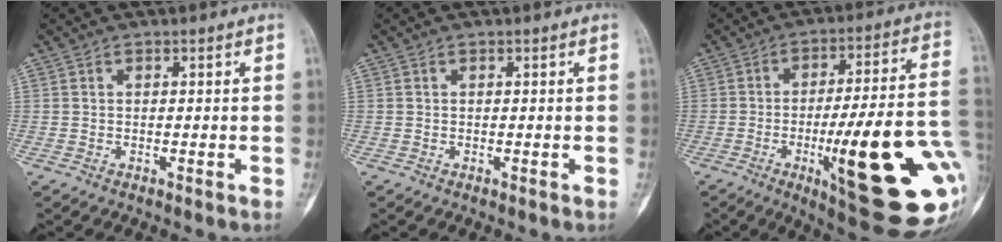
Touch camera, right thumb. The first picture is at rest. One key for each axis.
{"total": 0.0}
{"total": 27.3, "fx": -6.5, "fy": 6.0, "fz": 25.8, "tx": -0.318, "ty": 0.000, "tz": -0.081}